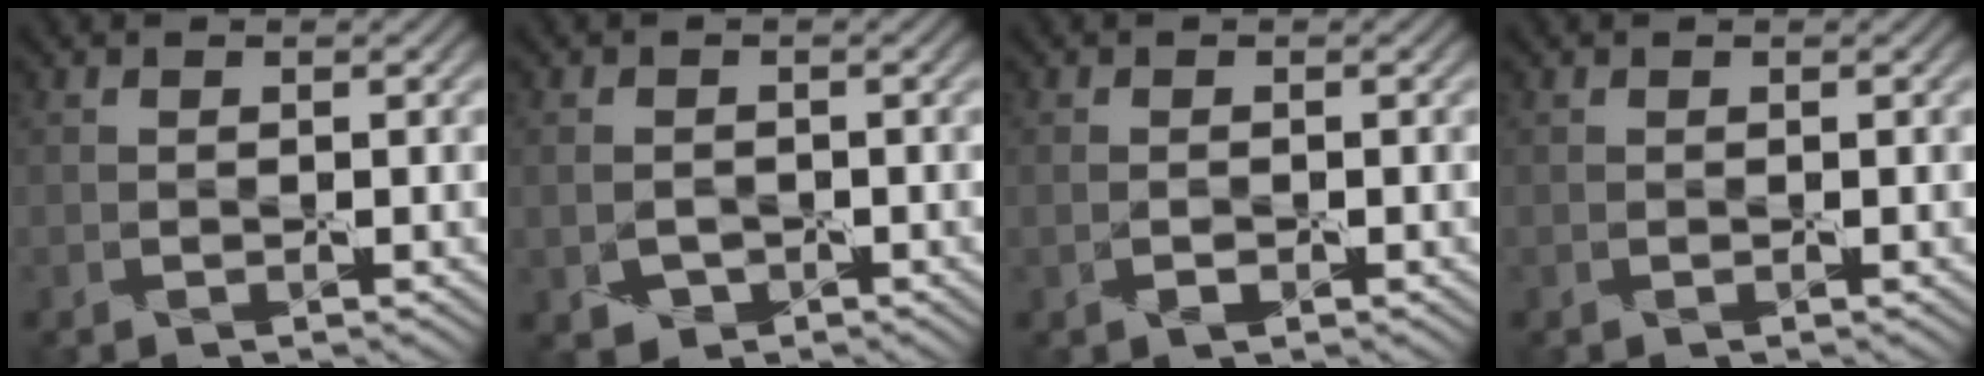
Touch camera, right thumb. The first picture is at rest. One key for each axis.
{"total": 2.5, "fx": -0.8, "fy": 2.0, "fz": 1.3, "tx": -0.032, "ty": -0.009, "tz": -0.012}
{"total": 1.3, "fx": -0.4, "fy": 0.8, "fz": 0.9, "tx": -0.021, "ty": -0.003, "tz": -0.006}
{"total": 0.0}